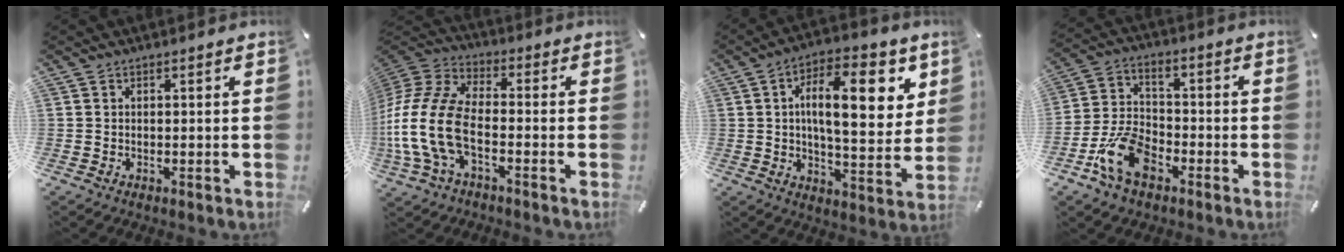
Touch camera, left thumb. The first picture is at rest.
{"total": 15.8, "force": [-4.8, 8.9, 12.1], "torque": [-0.273, 0.005, -0.088]}
{"total": 17.8, "force": [5.0, 7.6, 15.3], "torque": [-0.223, -0.002, 0.077]}
{"total": 12.6, "force": [-5.8, 8.5, 7.3], "torque": [-0.166, 0.030, -0.105]}